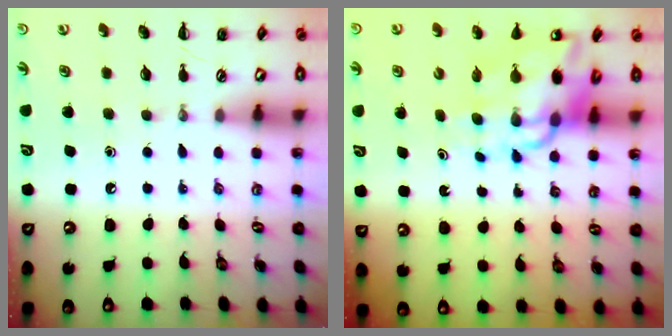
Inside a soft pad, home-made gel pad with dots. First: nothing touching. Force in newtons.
{"total": 12.7, "press": 12.1, "slide": 3.7}